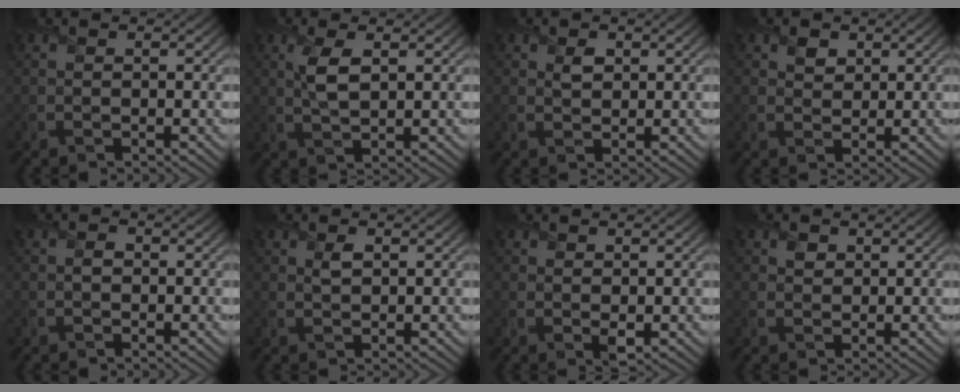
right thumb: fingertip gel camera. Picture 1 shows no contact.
{"total": 3.6, "force": [1.2, 1.3, 3.1], "torque": [-0.074, 0.001, 0.024]}
{"total": 1.7, "force": [0.7, 1.3, 0.9], "torque": [-0.018, -0.005, 0.014]}
{"total": 2.2, "force": [1.2, 1.7, 0.8], "torque": [-0.020, -0.006, 0.021]}
{"total": 0.9, "force": [-0.2, 0.7, 0.4], "torque": [-0.005, -0.005, -0.010]}
{"total": 1.4, "force": [0.6, 0.9, 0.9], "torque": [-0.022, -0.005, 0.011]}
{"total": 1.5, "force": [0.3, 1.1, 1.0], "torque": [-0.019, -0.009, 0.007]}
{"total": 1.7, "force": [0.7, 1.4, 0.5], "torque": [-0.010, -0.005, 0.012]}